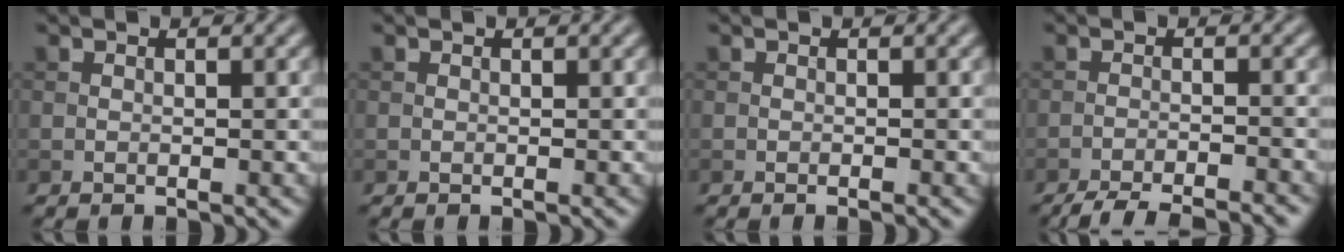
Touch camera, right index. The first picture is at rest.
{"total": 0.0}
{"total": 0.5, "force": [-0.3, 0.0, 0.4], "torque": [-0.004, -0.002, -0.006]}
{"total": 6.6, "force": [-6.0, 1.0, 2.6], "torque": [-0.042, -0.011, -0.090]}